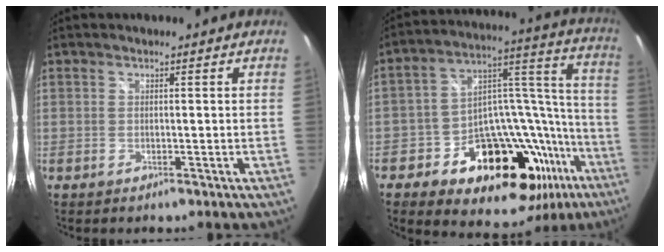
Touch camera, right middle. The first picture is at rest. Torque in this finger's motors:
{"motor_torque": [1.09, -1.06, 0.29, 0.08]}